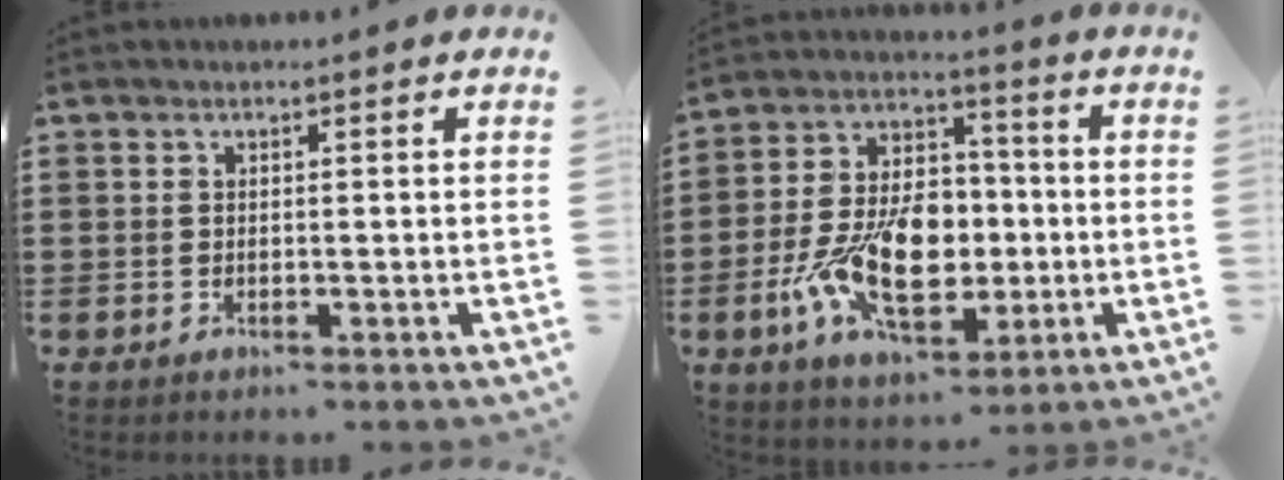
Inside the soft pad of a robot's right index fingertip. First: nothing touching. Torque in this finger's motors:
{"motor_torque": [2.14, 0.00, 1.05, 0.18]}